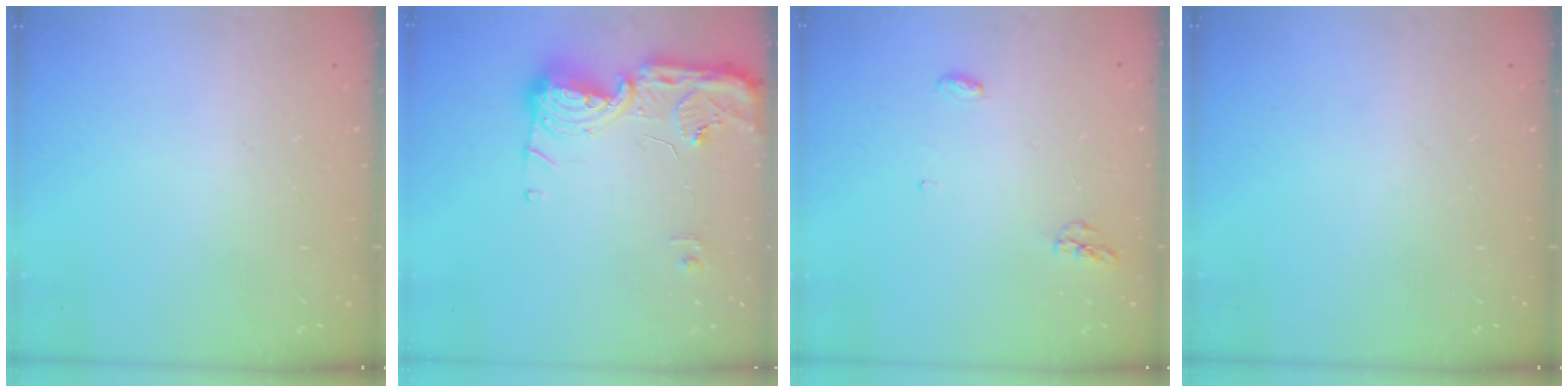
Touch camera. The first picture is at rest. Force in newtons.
{"total": 15.0, "press": 14.9, "slide": 0.8}
{"total": 4.2, "press": 4.1, "slide": 0.9}
{"total": 0.0}